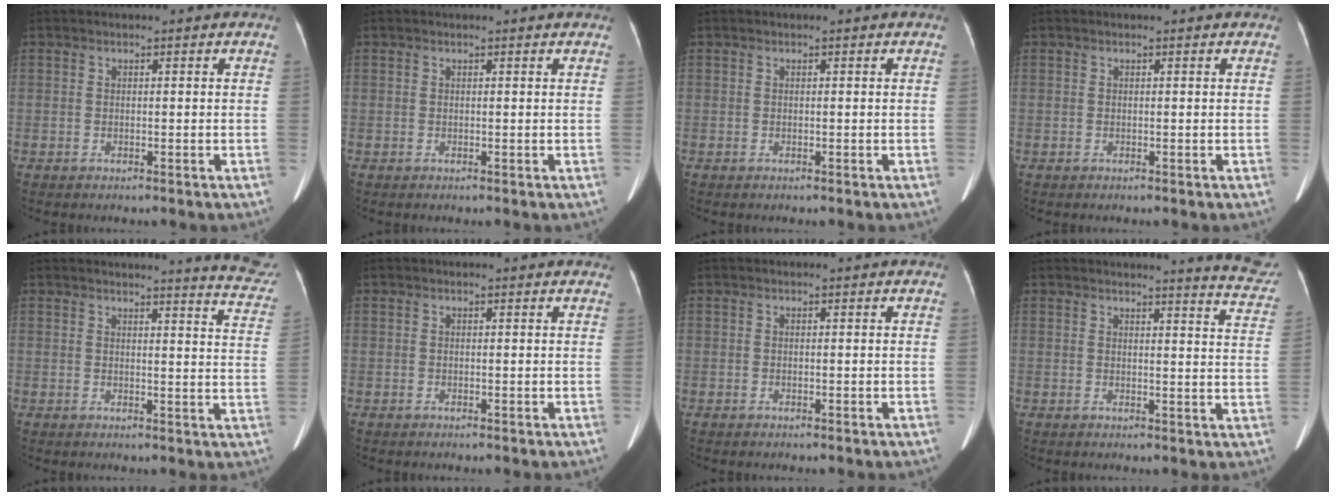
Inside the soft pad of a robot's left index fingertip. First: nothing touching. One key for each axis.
{"total": 0.9, "fx": 0.9, "fy": 0.0, "fz": 0.2, "tx": -0.009, "ty": 0.002, "tz": 0.006}
{"total": 0.0}
{"total": 0.0}
{"total": 10.2, "fx": 10.1, "fy": -0.2, "fz": 1.8, "tx": -0.004, "ty": -0.081, "tz": 0.081}
{"total": 0.8, "fx": 0.8, "fy": 0.3, "fz": 0.1, "tx": -0.009, "ty": -0.002, "tz": -0.001}
{"total": 0.0}
{"total": 9.4, "fx": 9.2, "fy": -0.2, "fz": 1.7, "tx": -0.005, "ty": -0.069, "tz": 0.074}